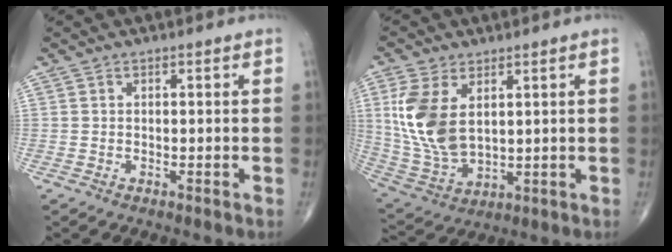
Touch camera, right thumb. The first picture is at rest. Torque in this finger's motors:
{"motor_torque": [-0.48, 1.05, 1.24, 0.40, 0.49]}